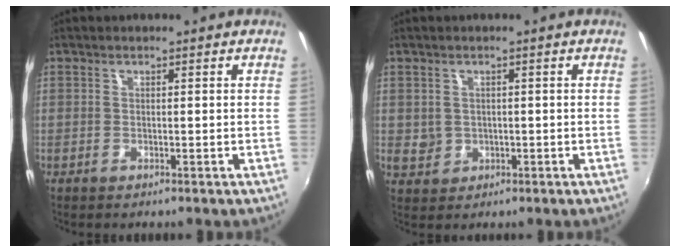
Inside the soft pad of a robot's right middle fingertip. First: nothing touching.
{"total": 3.2, "force": [0.1, 3.1, 0.9], "torque": [-0.013, 0.000, 0.007]}